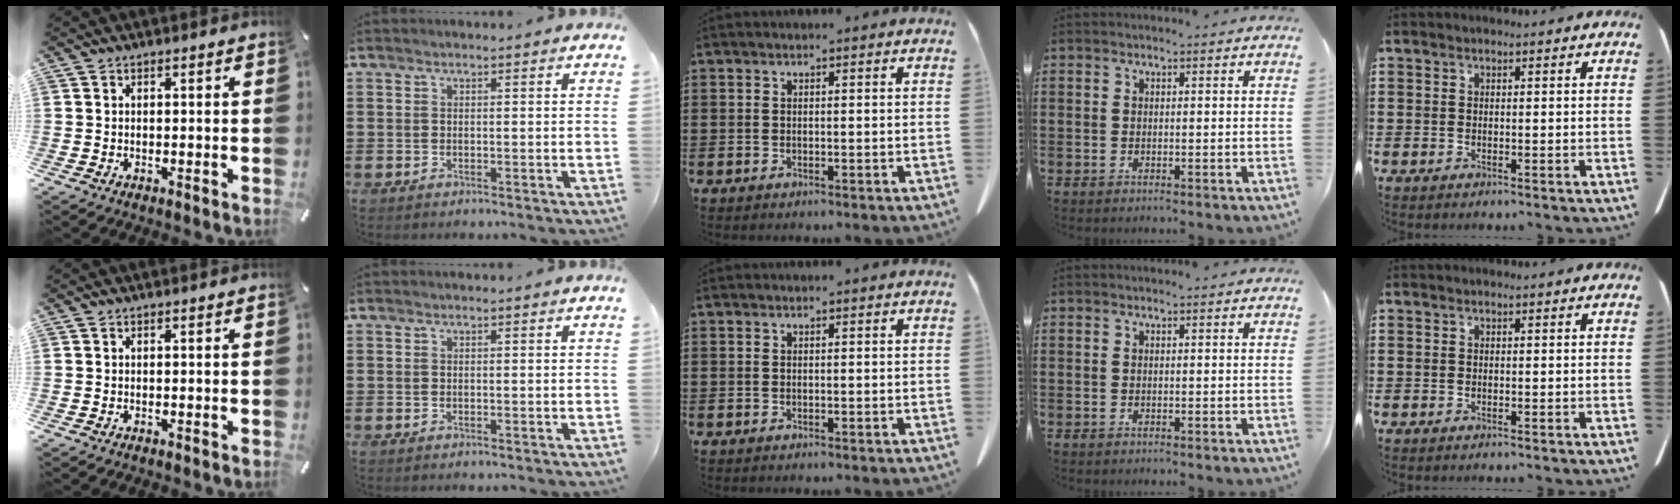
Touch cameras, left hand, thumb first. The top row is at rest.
{}